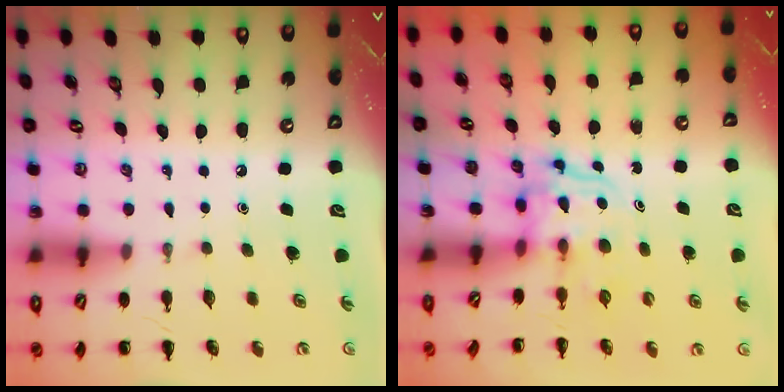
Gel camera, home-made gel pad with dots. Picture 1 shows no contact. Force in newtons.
{"total": 3.4, "press": 3.4, "slide": 0.2}